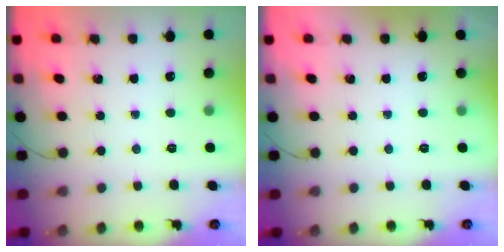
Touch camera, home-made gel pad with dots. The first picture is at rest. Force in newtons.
{"total": 1.8, "press": 1.7, "slide": 0.3}